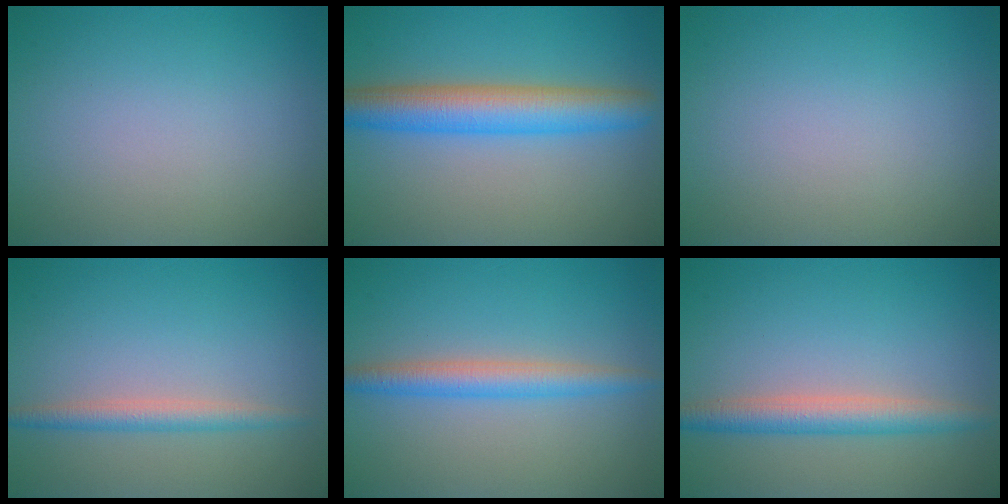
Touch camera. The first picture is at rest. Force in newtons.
{"total": 6.1, "press": 6.1, "slide": 0.1}
{"total": 0.0}
{"total": 2.2, "press": 2.2, "slide": 0.0}
{"total": 3.1, "press": 3.1, "slide": 0.1}
{"total": 3.3, "press": 3.3, "slide": 0.0}